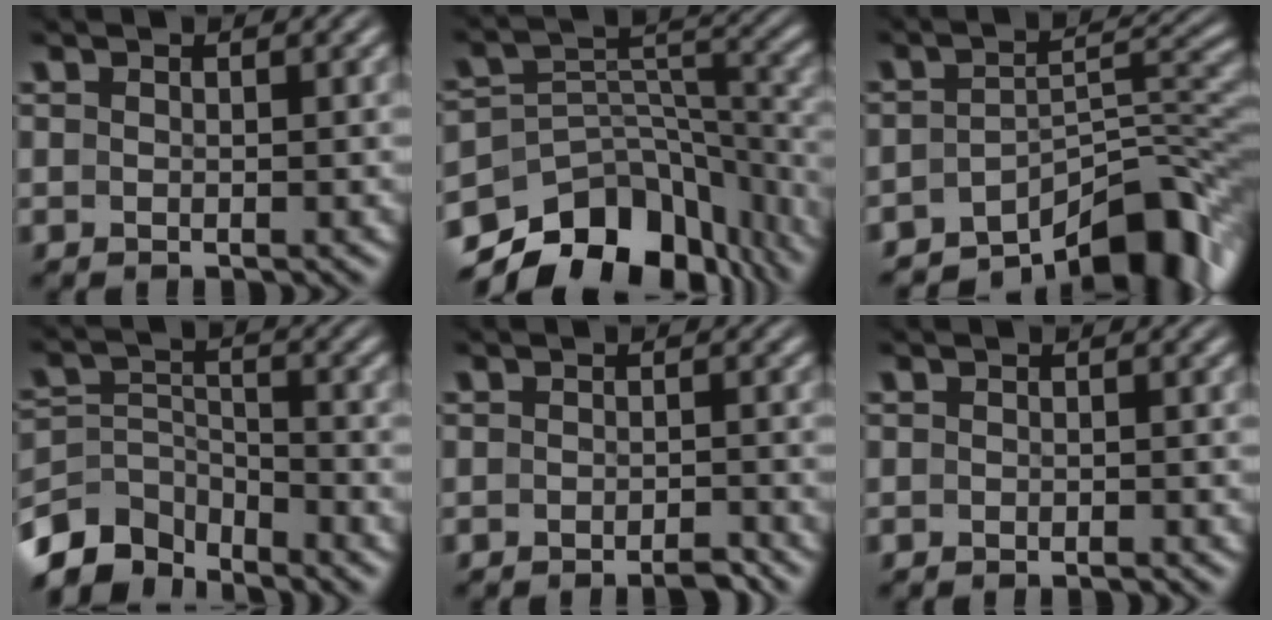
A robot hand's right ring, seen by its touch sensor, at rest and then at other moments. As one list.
[{"total": 14.2, "force": [-8.6, 8.3, 7.8], "torque": [-0.136, -0.050, -0.116]}, {"total": 12.3, "force": [-7.4, 5.5, 8.1], "torque": [-0.091, -0.036, -0.097]}, {"total": 8.1, "force": [-5.4, 5.0, 3.2], "torque": [-0.077, -0.051, -0.076]}, {"total": 1.8, "force": [-1.7, -0.3, 0.4], "torque": [-0.004, -0.004, -0.029]}, {"total": 0.9, "force": [-0.9, -0.3, 0.1], "torque": [-0.001, -0.001, -0.014]}]